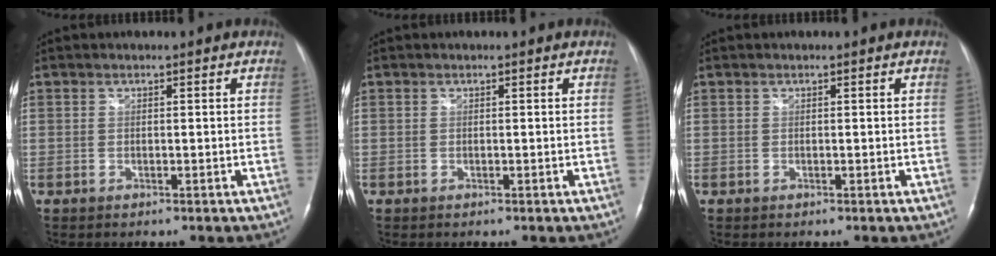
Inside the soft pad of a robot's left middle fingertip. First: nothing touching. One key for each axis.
{"total": 0.0}
{"total": 0.0}